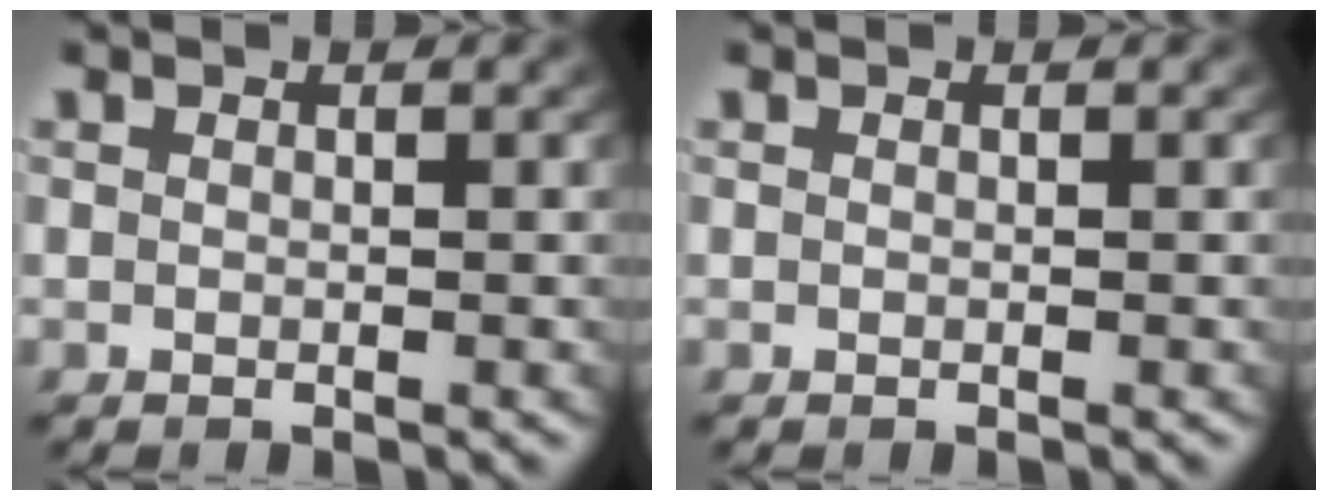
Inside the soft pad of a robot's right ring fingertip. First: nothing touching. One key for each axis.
{"total": 0.0}